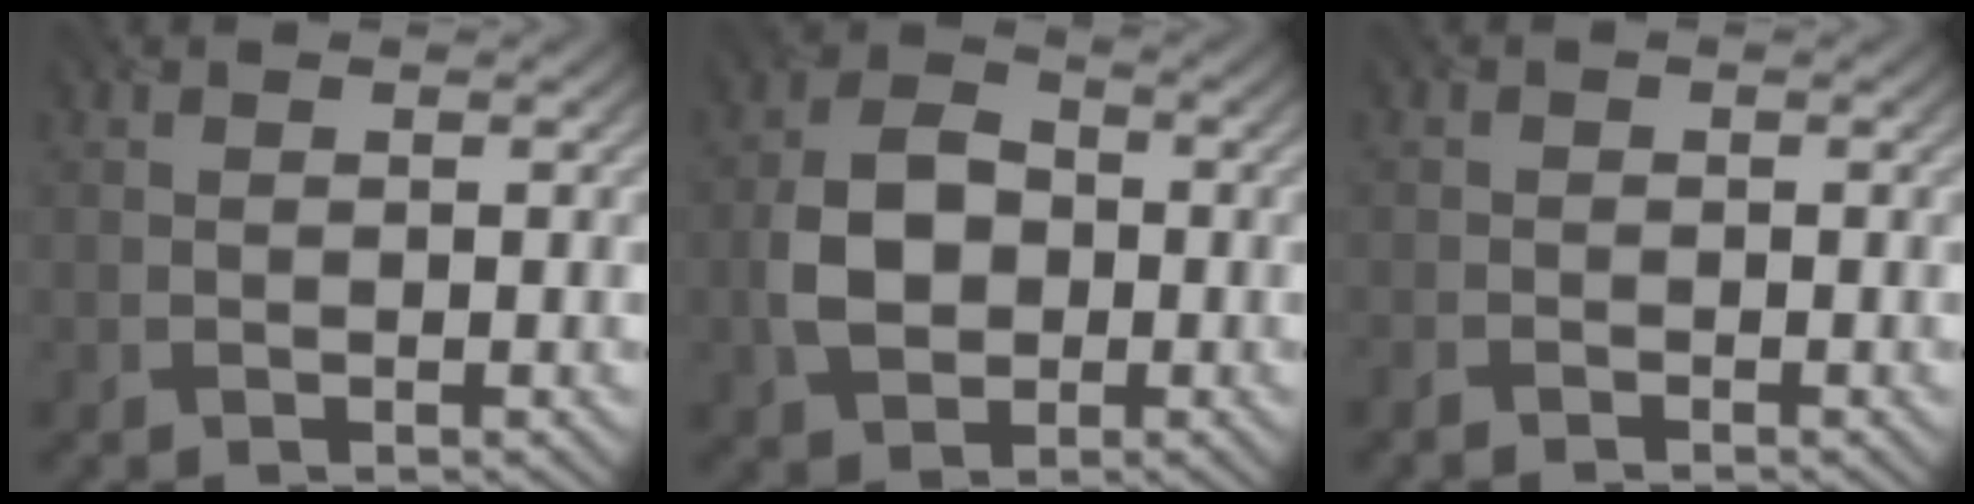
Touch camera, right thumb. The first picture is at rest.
{"total": 7.2, "force": [-1.2, 5.3, 4.8], "torque": [-0.099, 0.004, -0.029]}
{"total": 1.8, "force": [-1.6, 0.8, 0.4], "torque": [-0.010, -0.004, -0.038]}